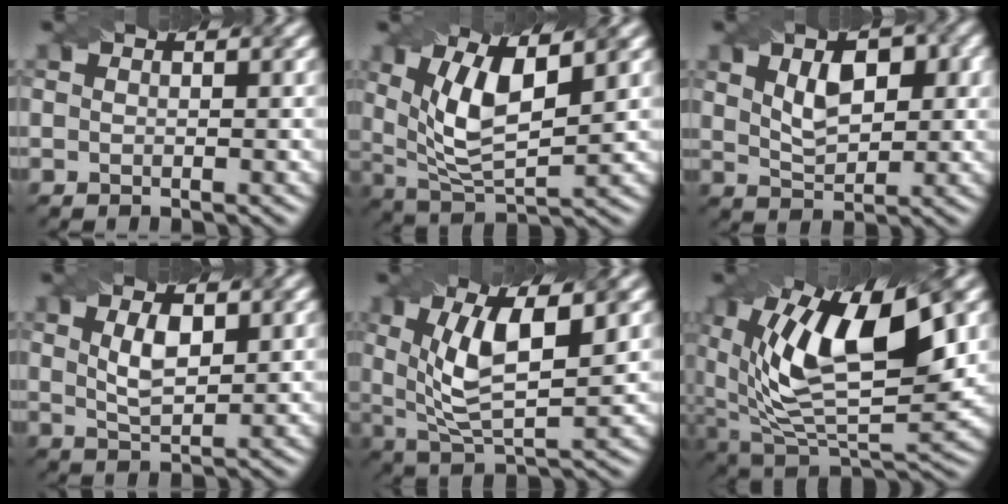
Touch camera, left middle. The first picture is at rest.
{"total": 7.3, "force": [2.2, 2.9, 6.3], "torque": [-0.130, -0.004, 0.040]}
{"total": 4.7, "force": [1.5, 2.6, 3.7], "torque": [-0.063, 0.003, 0.023]}
{"total": 3.2, "force": [1.1, 1.3, 2.7], "torque": [-0.058, -0.001, 0.025]}
{"total": 8.0, "force": [2.0, 2.9, 7.2], "torque": [-0.145, -0.002, 0.035]}
{"total": 13.9, "force": [4.4, 6.3, 11.6], "torque": [-0.209, 0.003, 0.074]}